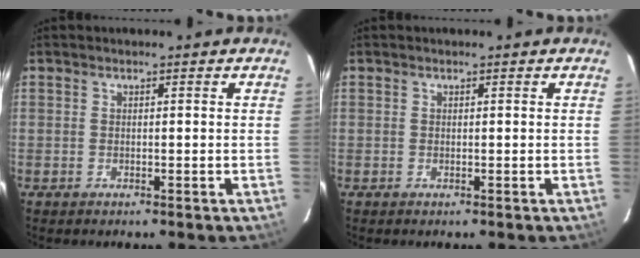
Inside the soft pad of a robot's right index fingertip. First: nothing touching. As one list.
[{"total": 0.0}]